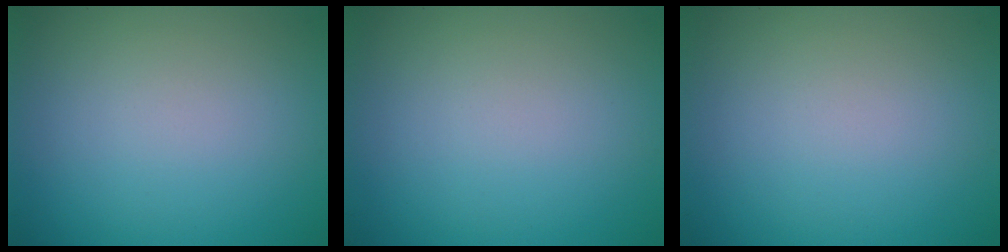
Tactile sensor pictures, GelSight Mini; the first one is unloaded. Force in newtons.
{"total": 0.0}
{"total": 0.0}